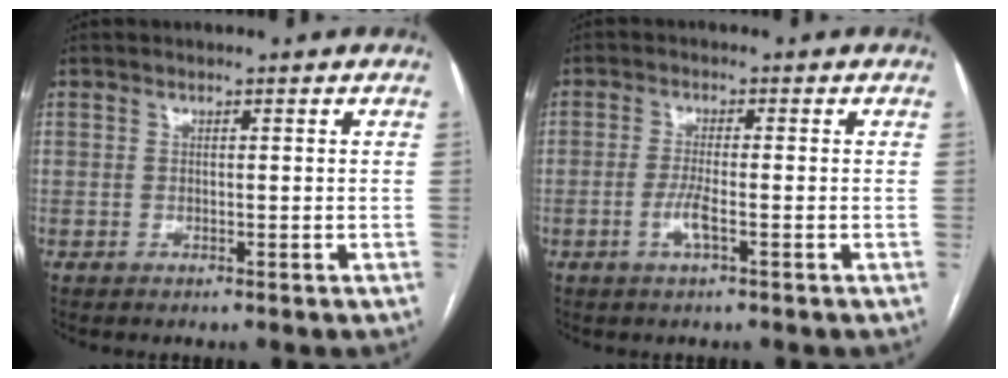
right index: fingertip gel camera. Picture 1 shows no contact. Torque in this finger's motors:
{"motor_torque": [0.67, -0.10, 0.28, 0.08]}